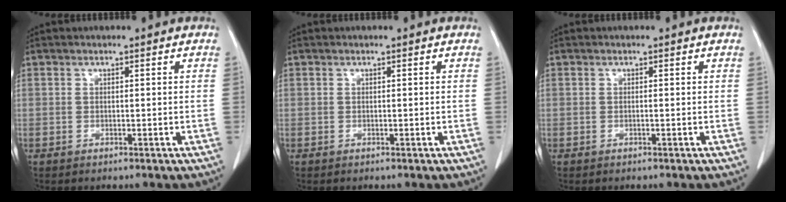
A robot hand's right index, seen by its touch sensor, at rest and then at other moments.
{"total": 0.0}
{"total": 0.0}